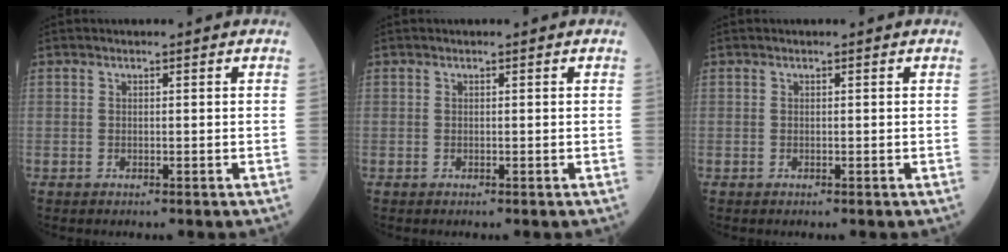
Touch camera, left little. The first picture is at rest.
{"total": 0.0}
{"total": 0.0}